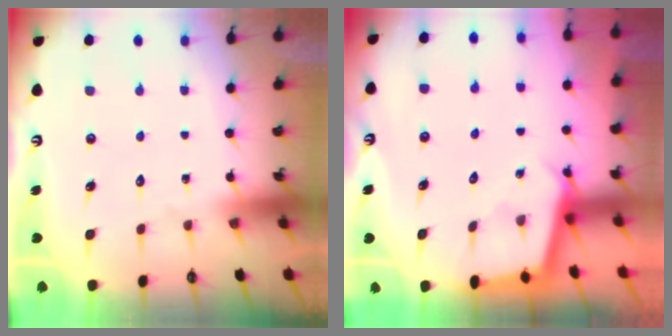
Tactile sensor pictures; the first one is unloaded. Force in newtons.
{"total": 2.7, "press": 2.7, "slide": 0.3}